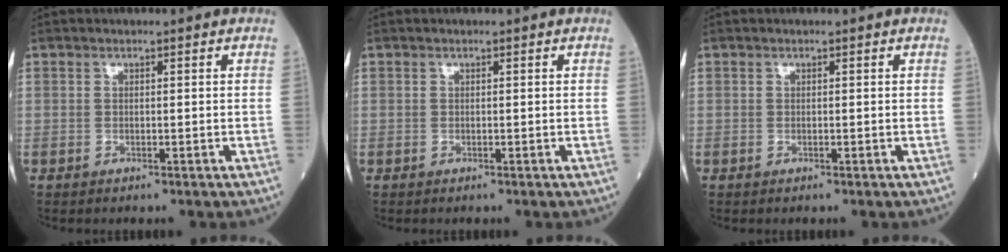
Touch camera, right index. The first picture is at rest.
{"total": 0.0}
{"total": 0.0}